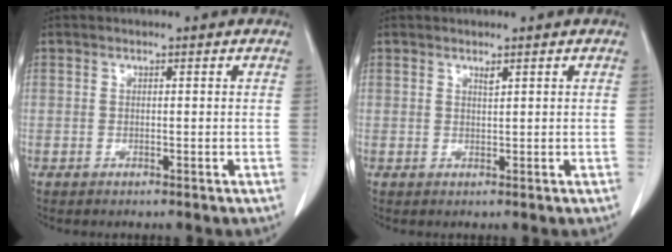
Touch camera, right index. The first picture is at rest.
{"total": 0.7, "force": [0.6, 0.1, 0.4], "torque": [-0.009, -0.006, 0.010]}